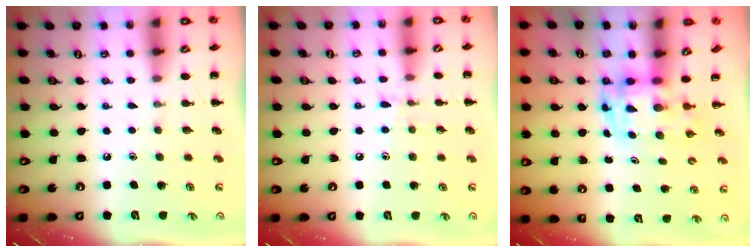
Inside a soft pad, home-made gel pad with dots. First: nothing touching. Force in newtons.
{"total": 6.5, "press": 6.2, "slide": 2.2}
{"total": 3.7, "press": 3.6, "slide": 0.8}